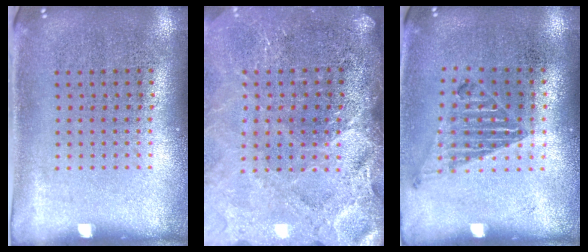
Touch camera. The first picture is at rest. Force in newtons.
{"total": 3.7, "press": 3.2, "slide": 1.9}
{"total": 1.0, "press": 1.0, "slide": 0.2}